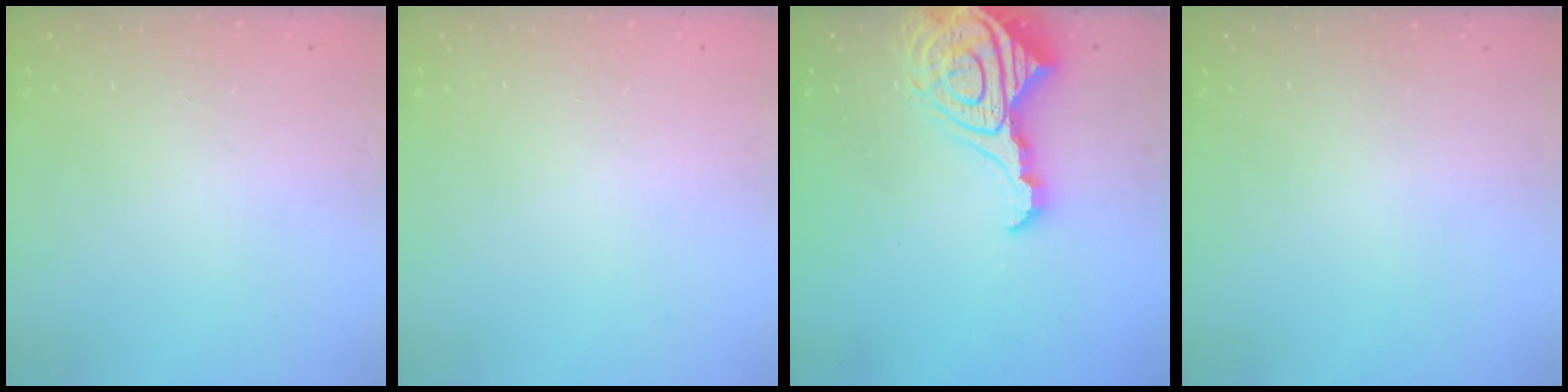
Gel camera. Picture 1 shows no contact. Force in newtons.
{"total": 0.0}
{"total": 17.6, "press": 17.5, "slide": 2.0}
{"total": 0.0}